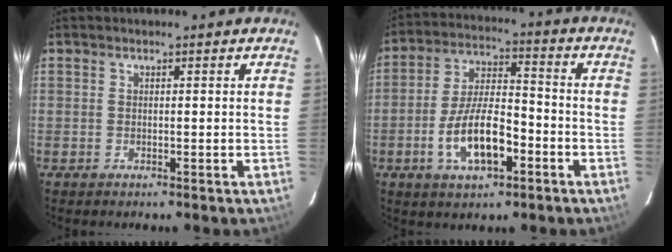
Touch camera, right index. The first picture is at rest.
{"total": 11.9, "force": [-4.8, 4.7, 9.9], "torque": [-0.195, 0.007, -0.078]}